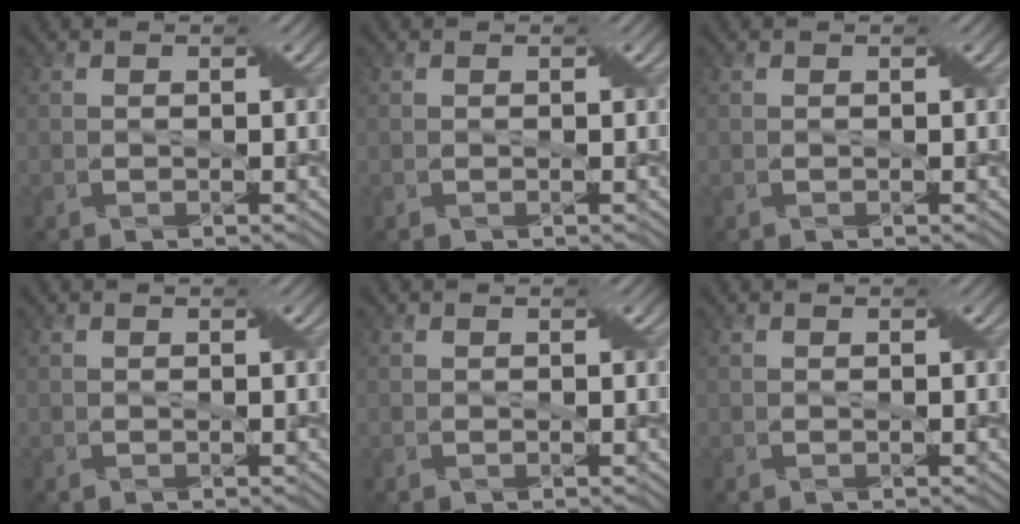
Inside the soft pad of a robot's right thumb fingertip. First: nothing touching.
{"total": 0.0}
{"total": 0.0}
{"total": 0.0}
{"total": 0.0}
{"total": 0.0}